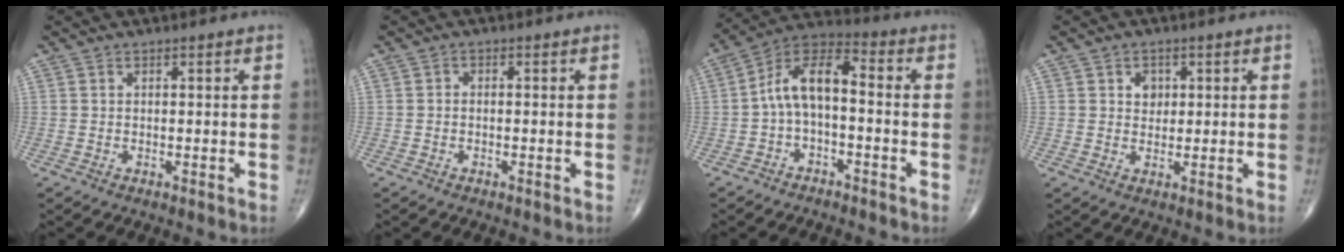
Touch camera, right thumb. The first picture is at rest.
{"total": 0.7, "force": [-0.3, 0.4, 0.4], "torque": [-0.003, 0.004, -0.010]}
{"total": 9.9, "force": [-1.2, 4.8, 8.5], "torque": [-0.150, 0.048, -0.034]}
{"total": 3.0, "force": [0.9, 2.4, 1.5], "torque": [-0.007, -0.002, 0.013]}